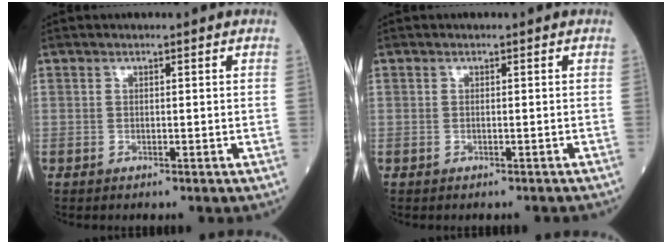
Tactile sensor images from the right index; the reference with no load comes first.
{"total": 1.1, "force": [-0.9, 0.0, 0.7], "torque": [-0.012, -0.001, -0.009]}